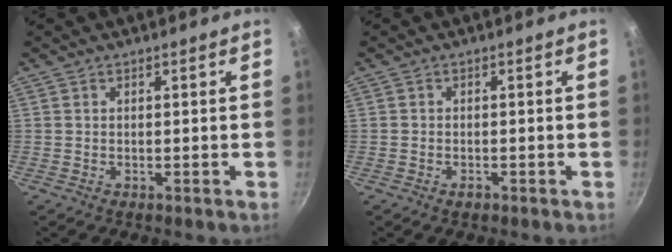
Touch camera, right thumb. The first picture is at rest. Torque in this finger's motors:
{"motor_torque": [0.15, 0.43, -0.21, 0.07, 0.02]}